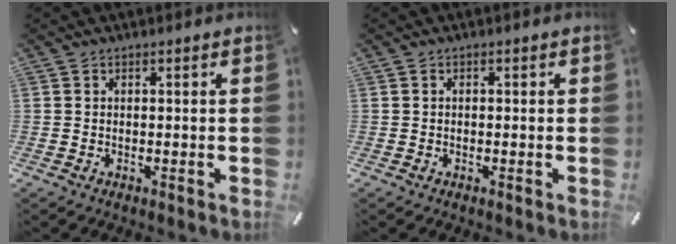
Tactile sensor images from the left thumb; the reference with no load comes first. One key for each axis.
{"total": 0.6, "fx": -0.2, "fy": 0.4, "fz": 0.3, "tx": -0.006, "ty": 0.002, "tz": -0.005}